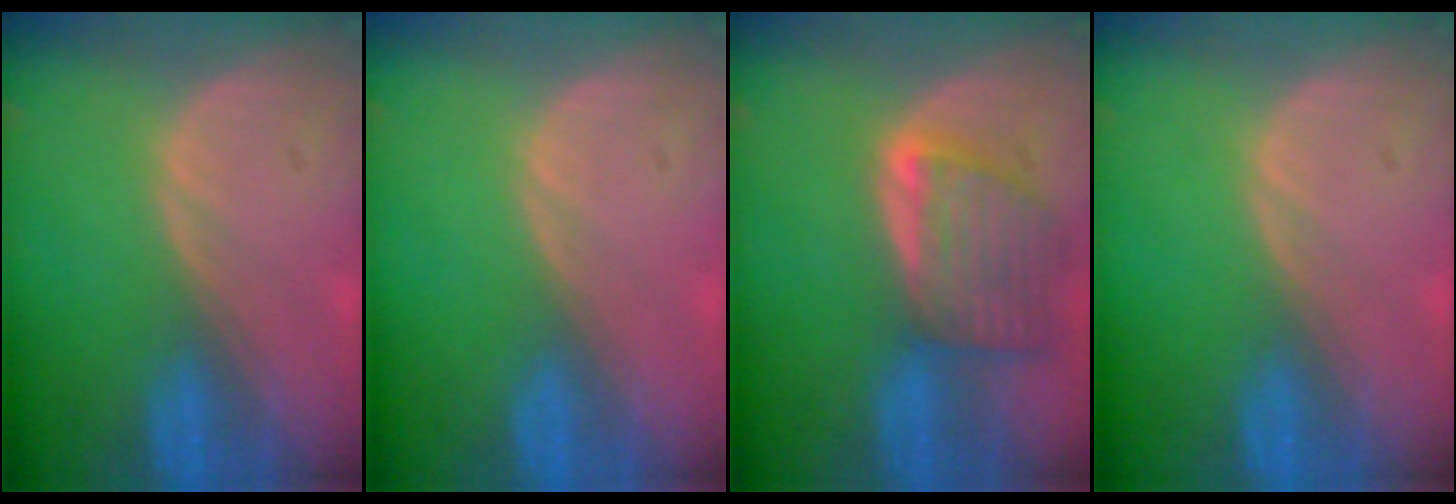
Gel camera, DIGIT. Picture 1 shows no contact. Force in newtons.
{"total": 0.0}
{"total": 8.0, "press": 7.2, "slide": 3.4}
{"total": 0.0}